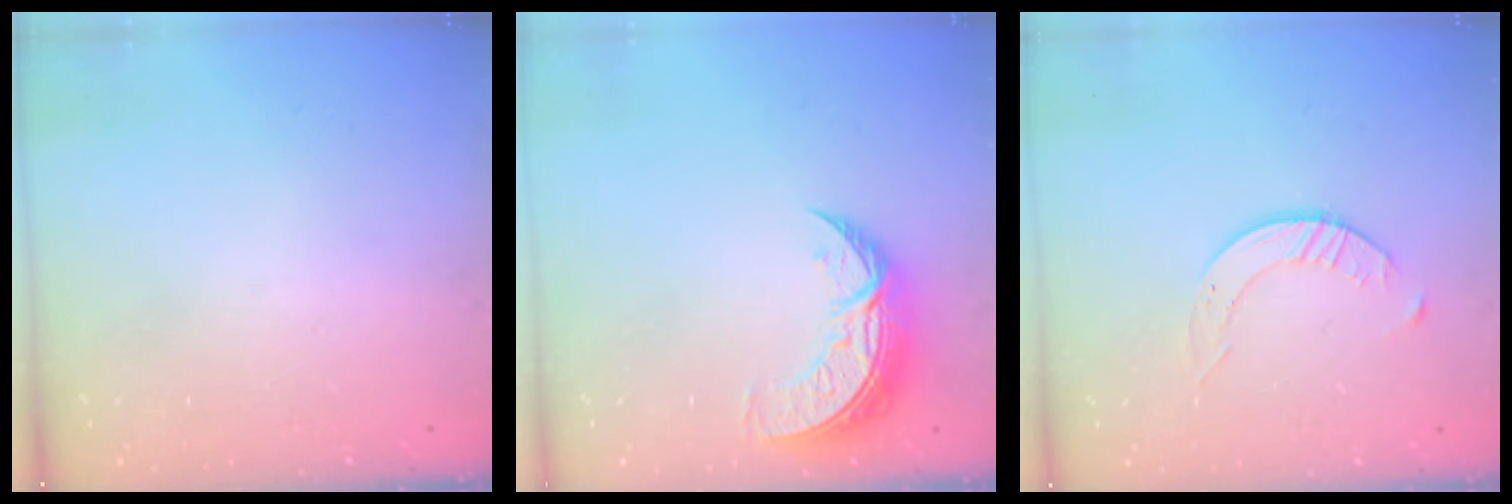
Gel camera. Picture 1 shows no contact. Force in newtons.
{"total": 9.1, "press": 9.0, "slide": 0.8}
{"total": 3.5, "press": 3.5, "slide": 0.5}